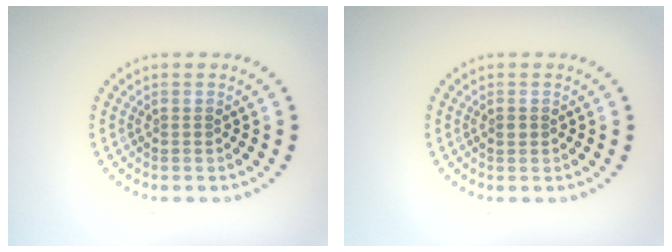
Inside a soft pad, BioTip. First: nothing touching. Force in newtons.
{"total": 0.9, "press": 0.9, "slide": 0.1}